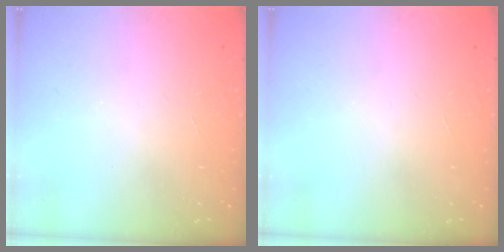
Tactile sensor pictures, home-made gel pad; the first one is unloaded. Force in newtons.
{"total": 0.0}